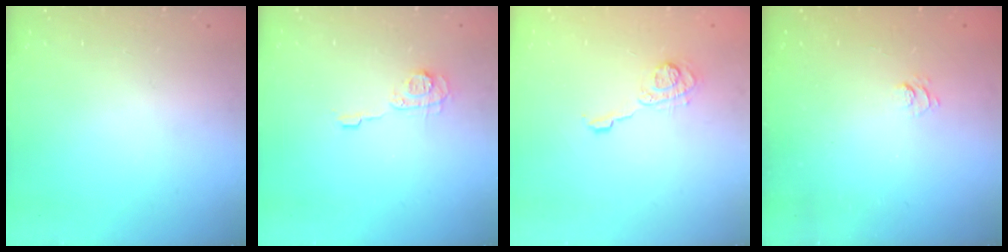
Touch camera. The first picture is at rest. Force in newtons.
{"total": 6.6, "press": 6.6, "slide": 0.4}
{"total": 7.7, "press": 7.7, "slide": 1.0}
{"total": 2.8, "press": 2.5, "slide": 1.3}